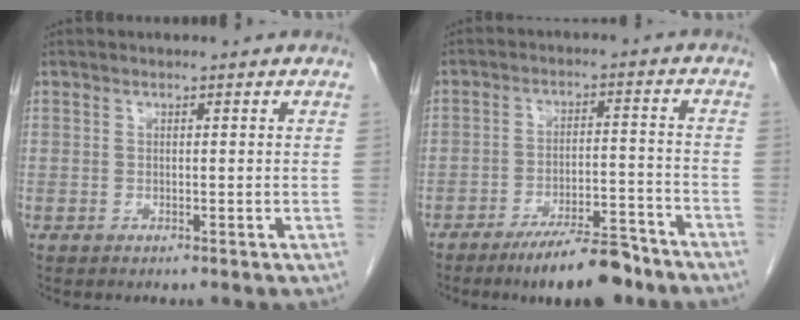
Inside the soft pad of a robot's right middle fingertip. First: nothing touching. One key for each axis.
{"total": 9.7, "fx": -7.7, "fy": 2.0, "fz": 5.6, "tx": -0.079, "ty": -0.003, "tz": -0.124}